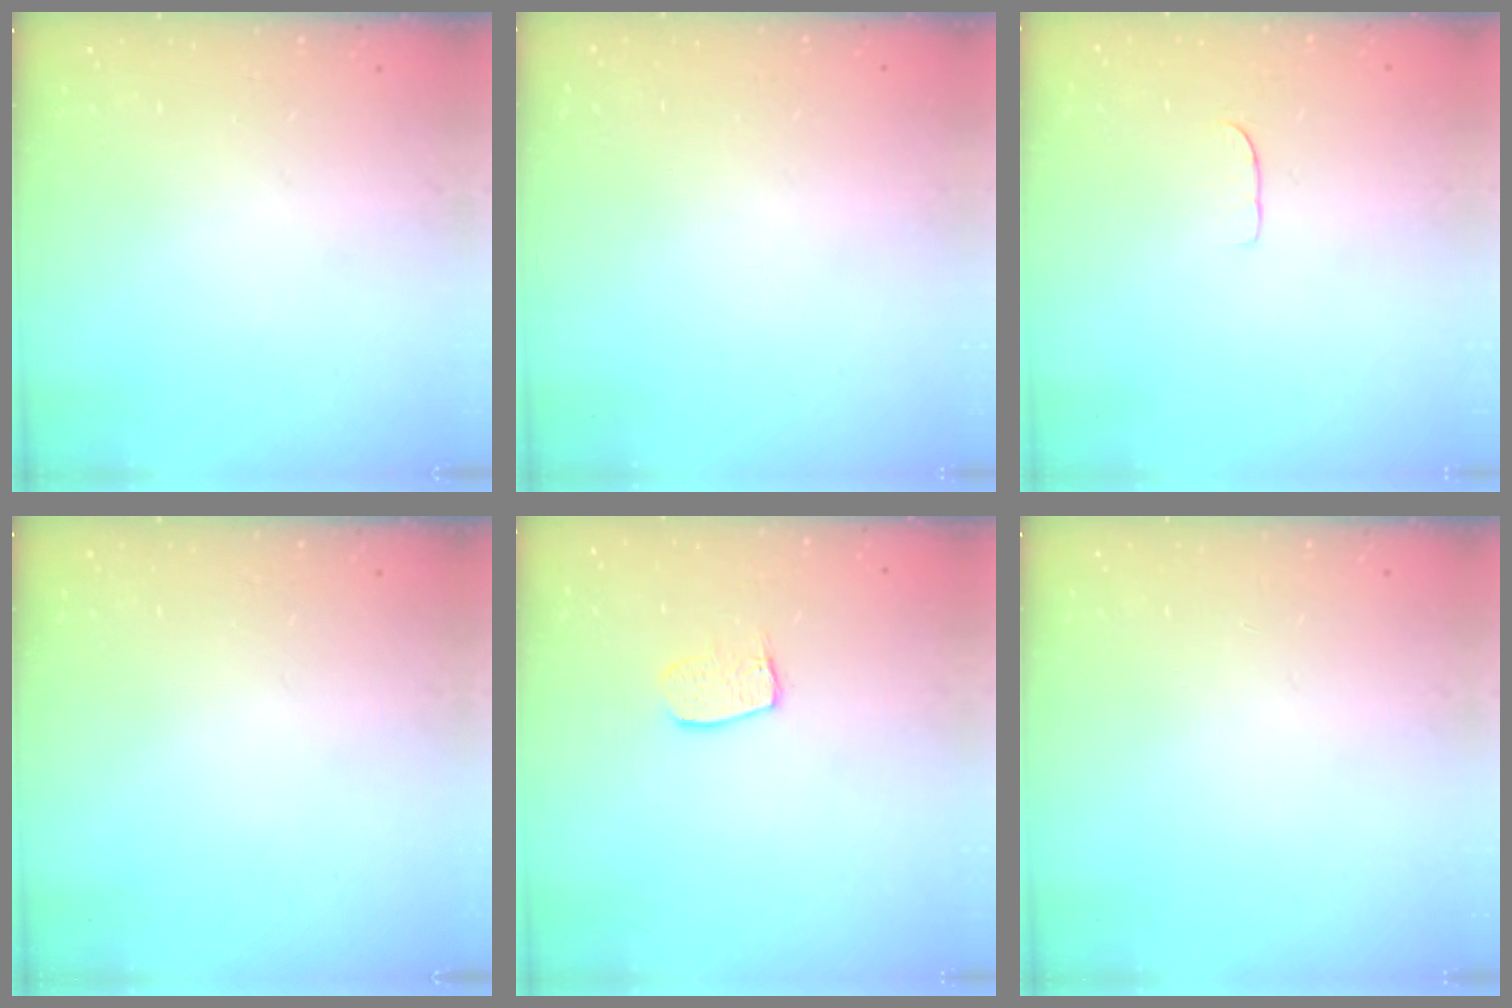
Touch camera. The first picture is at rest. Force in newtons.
{"total": 0.0}
{"total": 3.6, "press": 3.6, "slide": 0.2}
{"total": 0.0}
{"total": 6.8, "press": 6.8, "slide": 0.3}
{"total": 0.0}